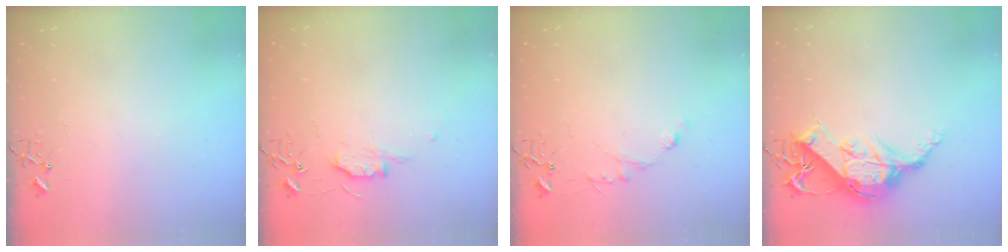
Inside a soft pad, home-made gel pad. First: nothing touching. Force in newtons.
{"total": 7.3, "press": 7.3, "slide": 0.7}
{"total": 5.5, "press": 5.5, "slide": 0.6}
{"total": 13.9, "press": 13.8, "slide": 1.4}